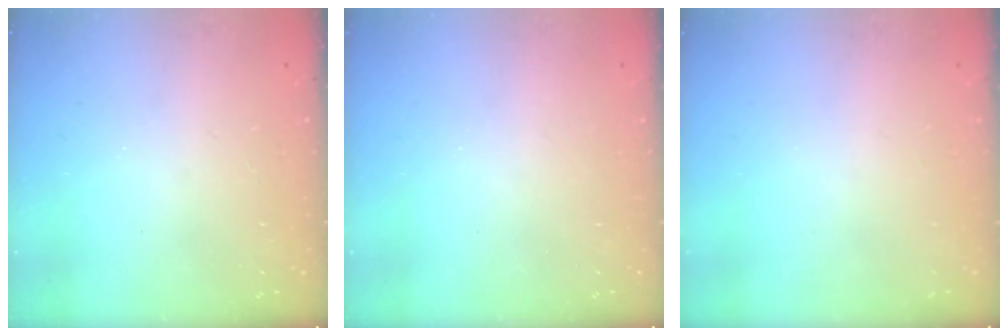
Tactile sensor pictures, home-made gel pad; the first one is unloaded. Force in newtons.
{"total": 0.0}
{"total": 0.0}